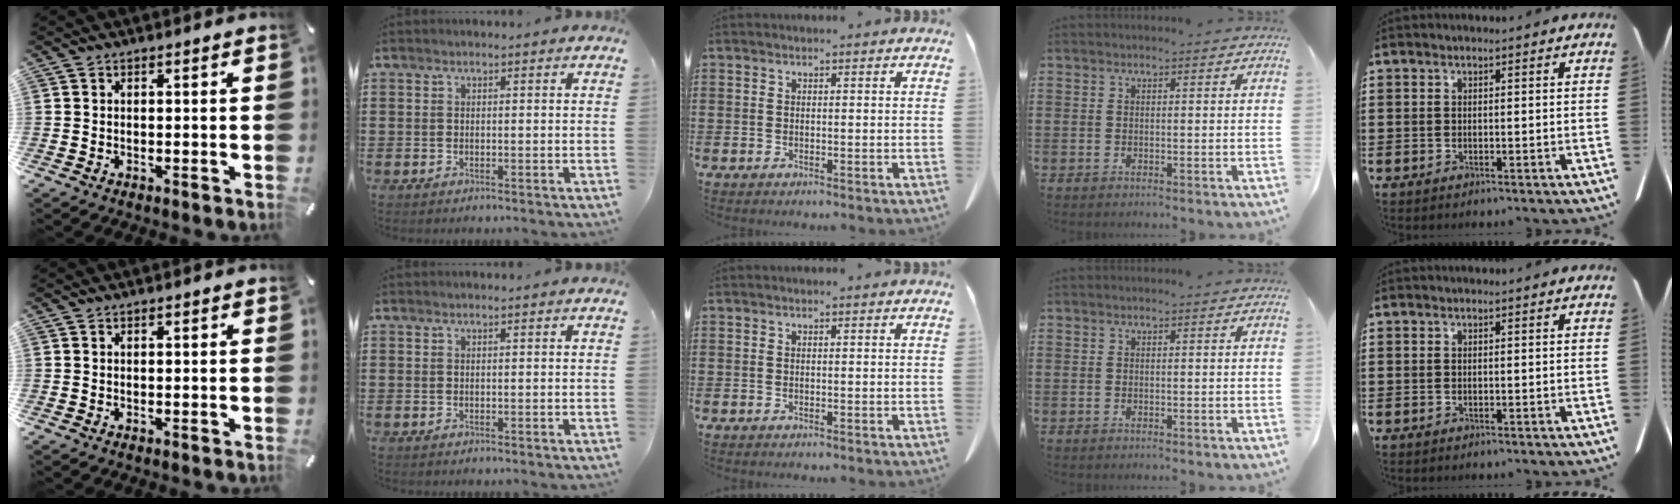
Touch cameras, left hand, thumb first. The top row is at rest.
{}